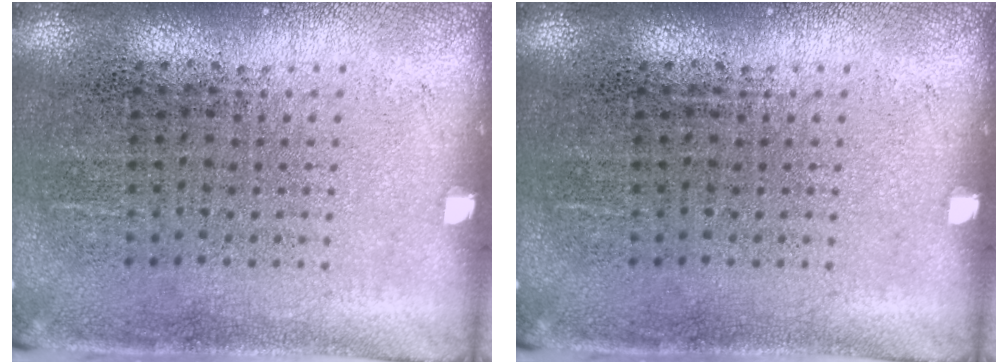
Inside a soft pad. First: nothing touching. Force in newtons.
{"total": 0.0}